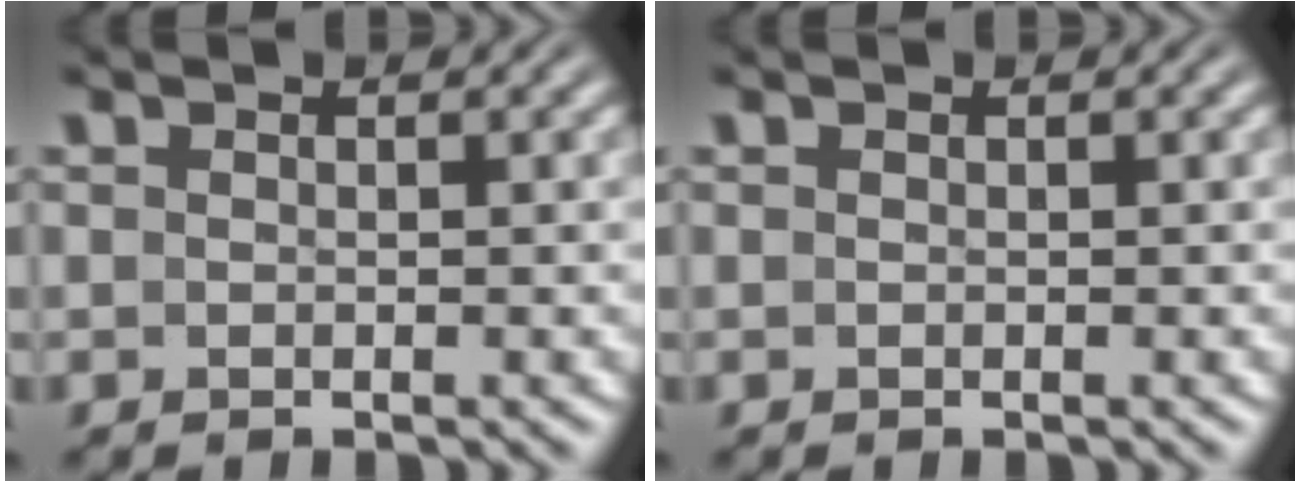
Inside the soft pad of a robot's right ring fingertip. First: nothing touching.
{"total": 0.0}